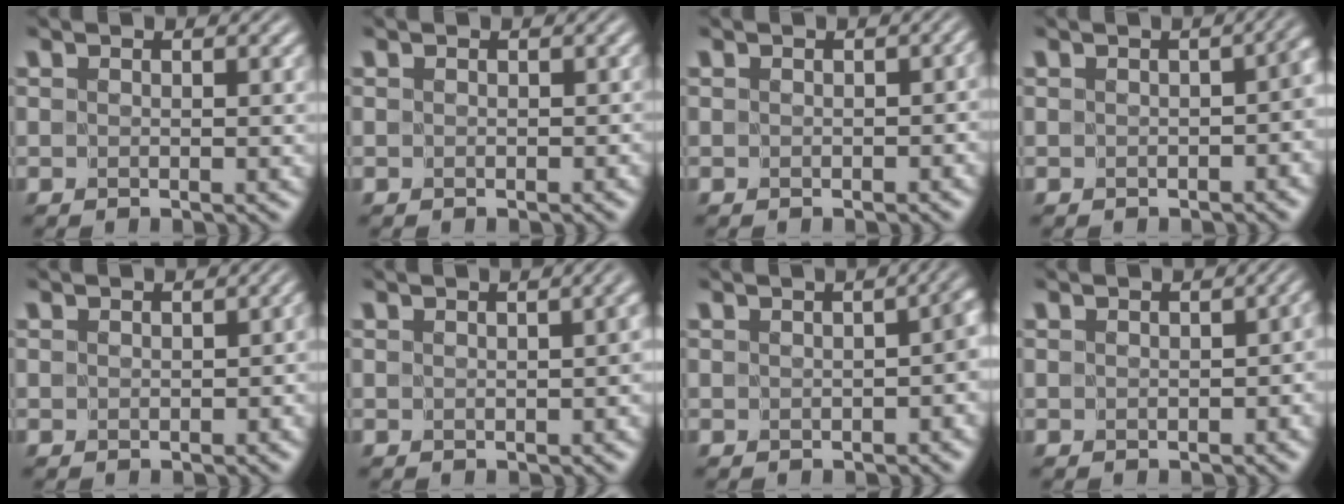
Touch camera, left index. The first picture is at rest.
{"total": 0.5, "force": [-0.3, 0.4, -0.1], "torque": [0.009, 0.001, -0.001]}
{"total": 1.3, "force": [-0.5, 0.9, 0.8], "torque": [0.001, 0.001, 0.001]}
{"total": 4.0, "force": [-0.8, 2.2, 3.3], "torque": [-0.011, 0.006, -0.003]}
{"total": 1.7, "force": [-0.5, 1.2, 1.0], "torque": [0.002, 0.000, 0.001]}
{"total": 2.5, "force": [-0.2, 1.2, 2.2], "torque": [-0.004, 0.014, 0.001]}
{"total": 4.7, "force": [-0.8, 2.4, 3.9], "torque": [-0.015, 0.007, -0.008]}
{"total": 2.8, "force": [-0.6, 2.0, 2.0], "torque": [0.003, 0.000, 0.001]}